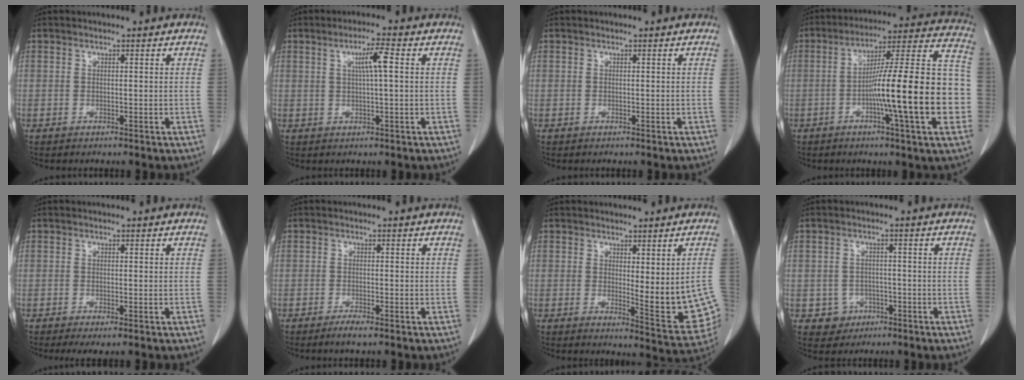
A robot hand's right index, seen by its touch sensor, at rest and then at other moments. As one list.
[{"total": 4.1, "force": [1.0, 0.0, 4.0], "torque": [-0.070, 0.005, 0.017]}, {"total": 0.0}, {"total": 21.3, "force": [-4.4, 1.4, 20.7], "torque": [-0.251, 0.023, -0.066]}, {"total": 1.9, "force": [-1.1, 0.3, 1.5], "torque": [-0.021, -0.006, -0.016]}, {"total": 1.8, "force": [-1.3, 0.0, 1.2], "torque": [-0.025, -0.004, -0.025]}, {"total": 9.9, "force": [-0.4, 2.3, 9.6], "torque": [-0.103, -0.022, 0.001]}, {"total": 3.7, "force": [-1.4, 3.5, 0.0], "torque": [0.006, 0.014, -0.013]}]